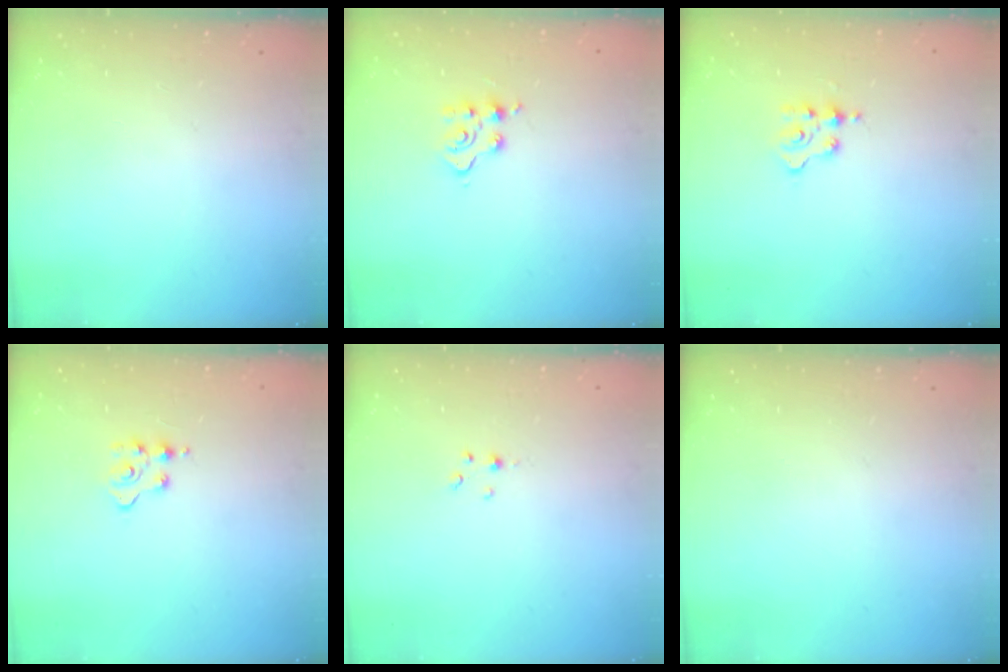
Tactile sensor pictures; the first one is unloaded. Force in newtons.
{"total": 4.4, "press": 4.4, "slide": 0.3}
{"total": 2.3, "press": 2.3, "slide": 0.3}
{"total": 3.7, "press": 3.6, "slide": 0.6}
{"total": 1.0, "press": 1.0, "slide": 0.1}
{"total": 0.0}